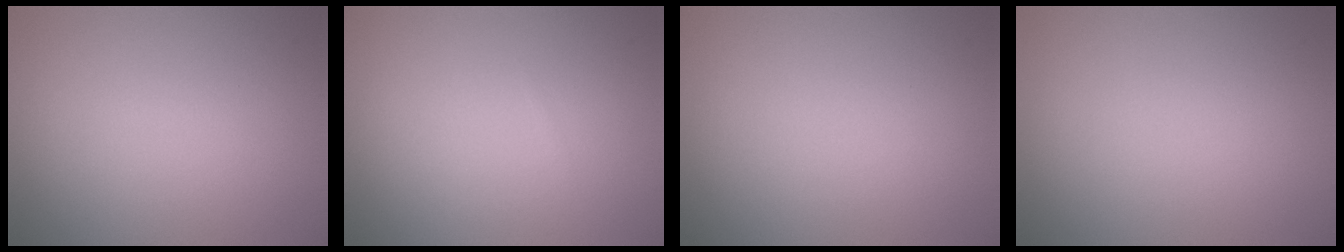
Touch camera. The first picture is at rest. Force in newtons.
{"total": 0.0}
{"total": 0.0}
{"total": 0.0}